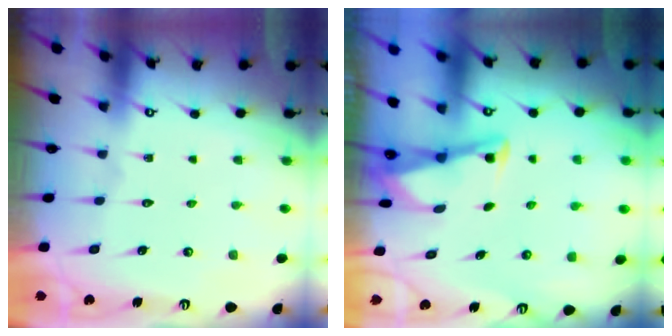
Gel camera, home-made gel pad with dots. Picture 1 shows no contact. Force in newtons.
{"total": 3.5, "press": 3.5, "slide": 0.3}